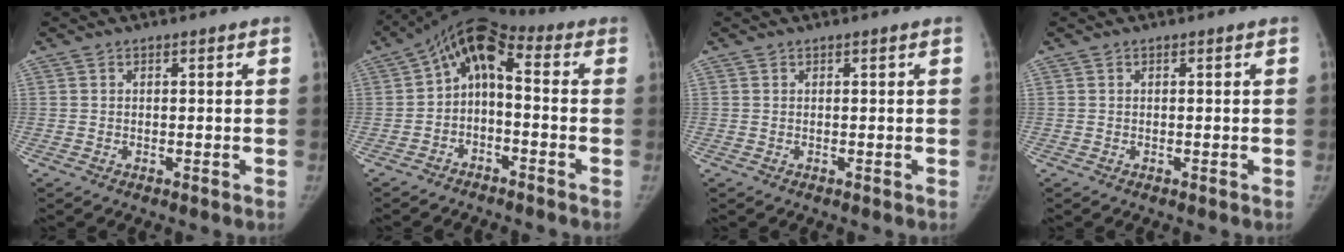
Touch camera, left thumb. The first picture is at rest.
{"total": 8.8, "force": [-1.3, 5.3, 6.9], "torque": [-0.102, 0.044, -0.035]}
{"total": 0.0}
{"total": 0.0}